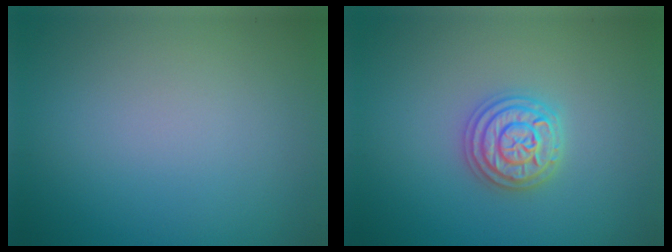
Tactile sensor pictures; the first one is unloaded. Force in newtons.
{"total": 3.5, "press": 3.4, "slide": 0.6}